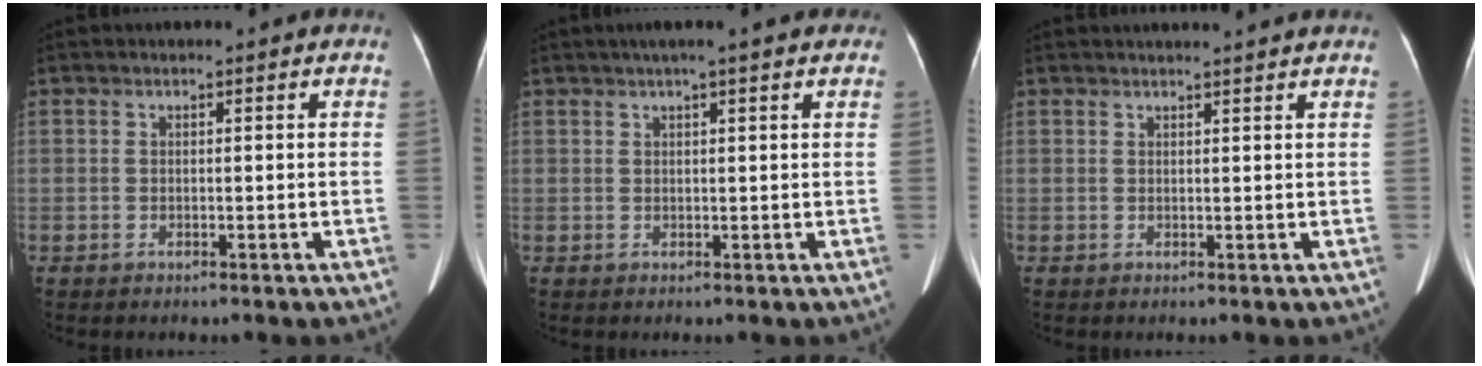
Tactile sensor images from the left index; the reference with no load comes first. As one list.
[{"total": 6.9, "force": [5.2, 0.9, 4.5], "torque": [-0.058, 0.032, 0.063]}, {"total": 5.0, "force": [4.8, -0.4, 1.5], "torque": [-0.018, 0.019, 0.053]}]